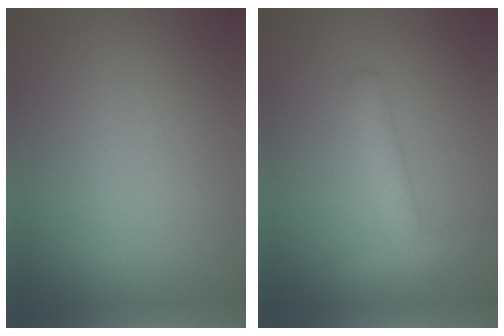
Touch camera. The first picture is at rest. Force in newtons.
{"total": 2.9, "press": 2.9, "slide": 0.2}